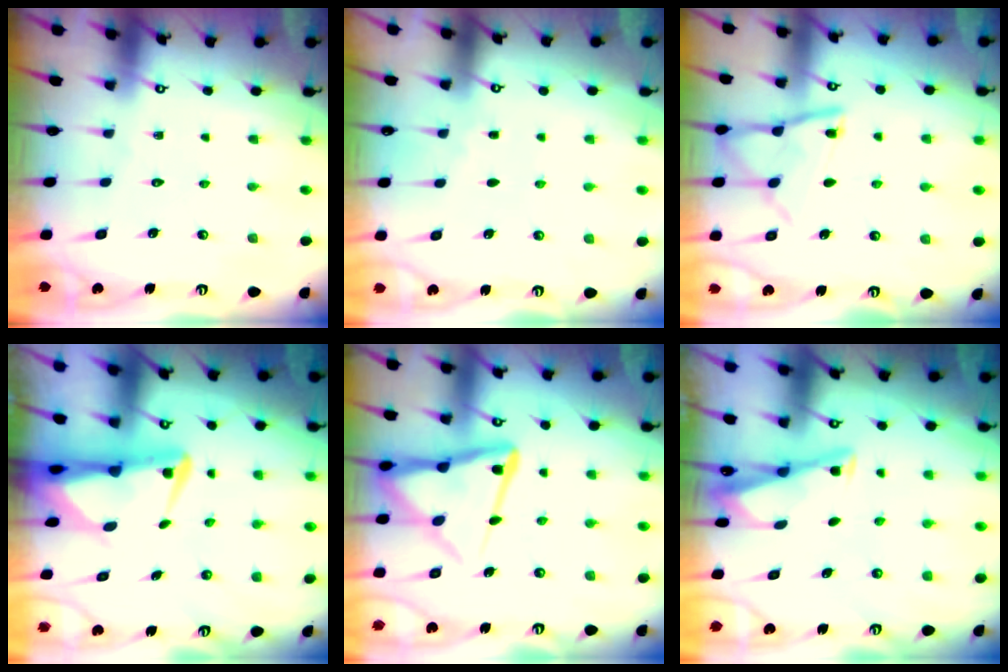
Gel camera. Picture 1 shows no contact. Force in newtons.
{"total": 2.8, "press": 2.8, "slide": 0.5}
{"total": 12.3, "press": 12.2, "slide": 1.3}
{"total": 4.7, "press": 4.5, "slide": 1.2}
{"total": 15.6, "press": 15.5, "slide": 1.5}
{"total": 3.3, "press": 3.3, "slide": 0.3}